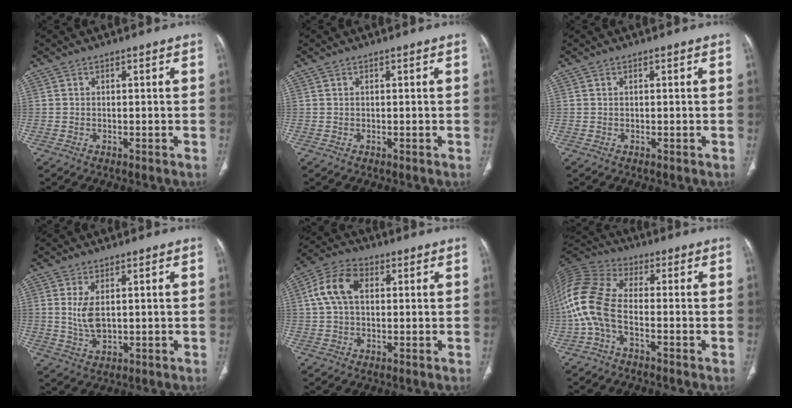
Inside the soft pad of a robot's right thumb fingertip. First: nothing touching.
{"total": 0.0}
{"total": 0.0}
{"total": 5.1, "force": [1.0, 2.5, 4.4], "torque": [-0.090, -0.009, 0.028]}
{"total": 9.1, "force": [1.9, 5.9, 6.7], "torque": [-0.136, 0.025, 0.031]}
{"total": 13.1, "force": [-2.8, 6.8, 10.8], "torque": [-0.249, 0.035, -0.064]}